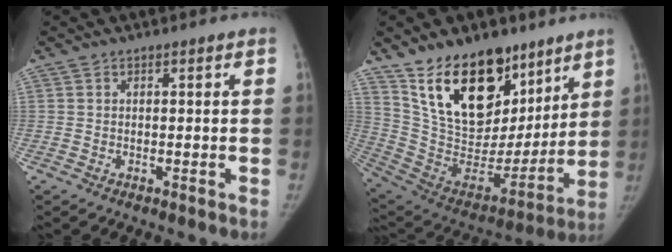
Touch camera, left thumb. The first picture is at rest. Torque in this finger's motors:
{"motor_torque": [2.86, 0.67, 1.12, -1.65, 0.50]}